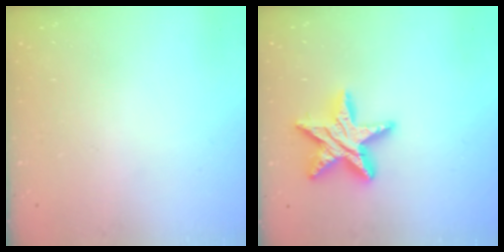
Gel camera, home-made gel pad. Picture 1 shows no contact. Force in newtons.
{"total": 15.6, "press": 15.6, "slide": 0.9}